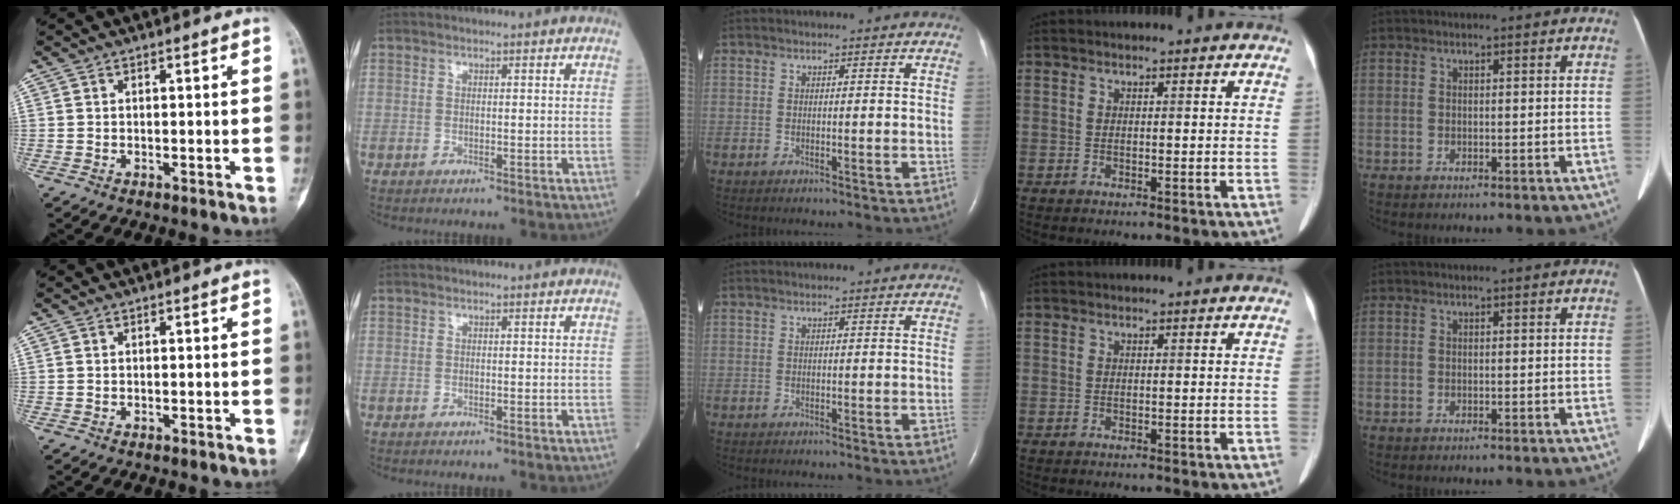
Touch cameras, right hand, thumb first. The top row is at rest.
{}